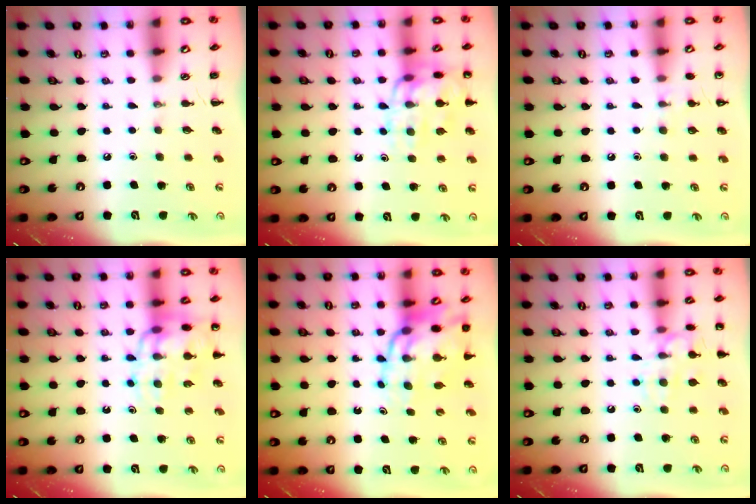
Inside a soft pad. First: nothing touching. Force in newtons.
{"total": 15.1, "press": 15.0, "slide": 1.4}
{"total": 6.8, "press": 6.4, "slide": 2.1}
{"total": 15.2, "press": 15.0, "slide": 2.7}
{"total": 15.5, "press": 14.9, "slide": 4.3}
{"total": 12.7, "press": 12.7, "slide": 0.7}